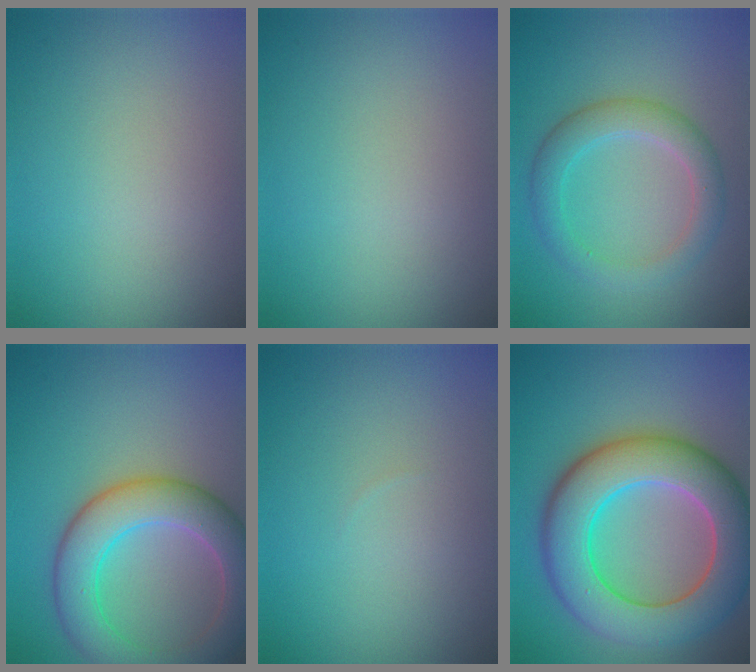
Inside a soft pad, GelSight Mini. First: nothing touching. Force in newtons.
{"total": 0.0}
{"total": 3.4, "press": 3.4, "slide": 0.2}
{"total": 7.0, "press": 7.0, "slide": 0.5}
{"total": 0.0}
{"total": 10.6, "press": 10.6, "slide": 0.5}